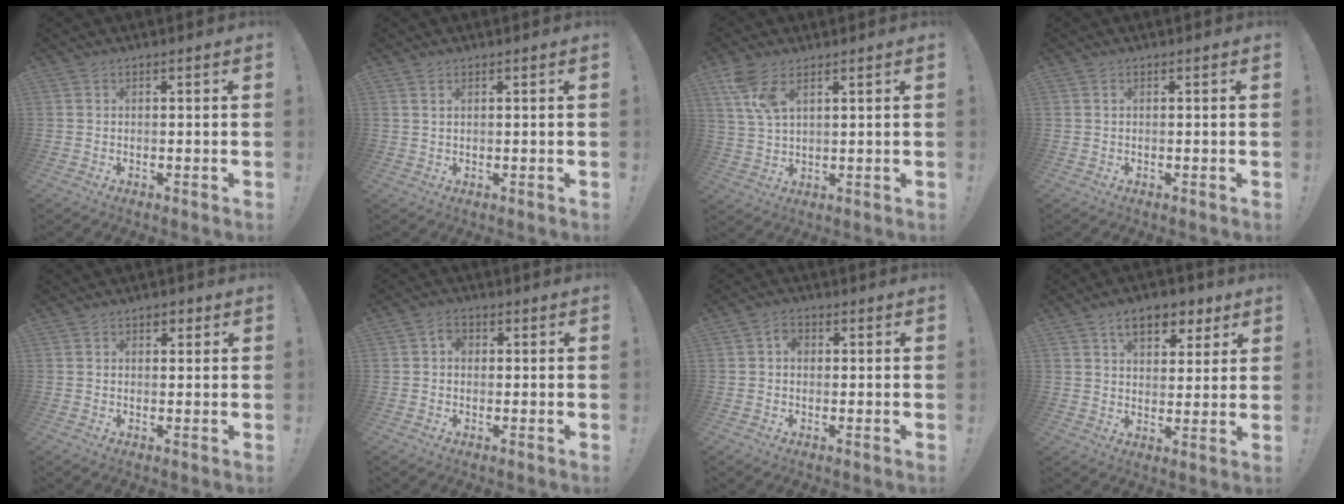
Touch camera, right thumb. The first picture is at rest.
{"total": 1.1, "force": [0.7, 0.4, 0.8], "torque": [-0.014, 0.000, 0.012]}
{"total": 7.9, "force": [4.6, 3.2, 5.5], "torque": [-0.120, -0.014, 0.087]}
{"total": 0.0}
{"total": 2.2, "force": [1.0, 1.6, 1.1], "torque": [-0.008, -0.001, 0.014]}
{"total": 3.1, "force": [0.2, 2.5, 1.7], "torque": [-0.024, 0.002, 0.002]}
{"total": 2.9, "force": [0.1, 2.3, 1.8], "torque": [-0.024, 0.004, 0.000]}
{"total": 10.1, "force": [5.7, 5.9, 5.9], "torque": [-0.084, -0.020, 0.102]}